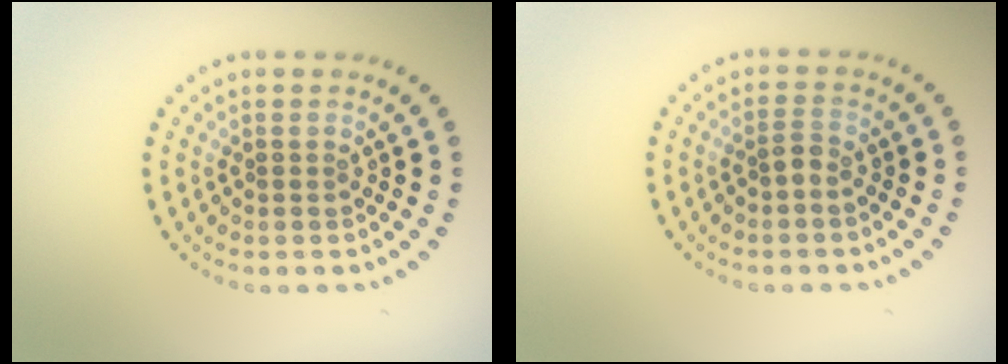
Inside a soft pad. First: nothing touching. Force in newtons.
{"total": 0.9, "press": 0.8, "slide": 0.5}